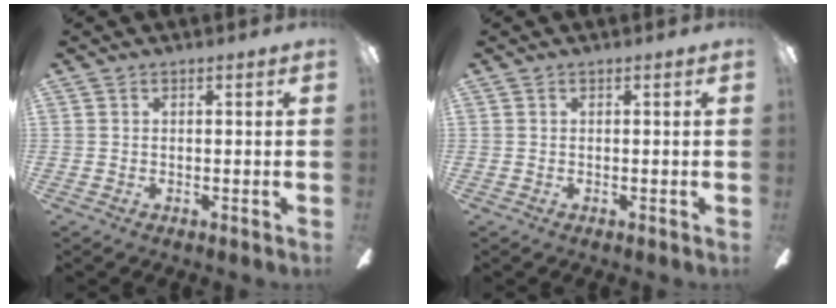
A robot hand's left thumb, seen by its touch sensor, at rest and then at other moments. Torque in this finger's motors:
{"motor_torque": [0.00, 0.00, 0.07, -0.02, 0.00]}